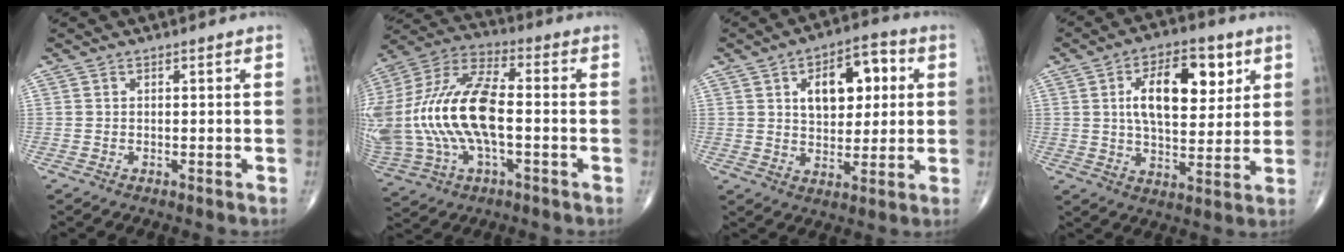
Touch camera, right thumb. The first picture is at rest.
{"total": 26.0, "force": [-1.8, 12.9, 22.5], "torque": [-0.525, 0.025, -0.024]}
{"total": 12.7, "force": [3.4, 7.3, 9.8], "torque": [-0.107, 0.005, 0.050]}
{"total": 14.8, "force": [4.6, 7.6, 11.9], "torque": [-0.157, -0.013, 0.075]}